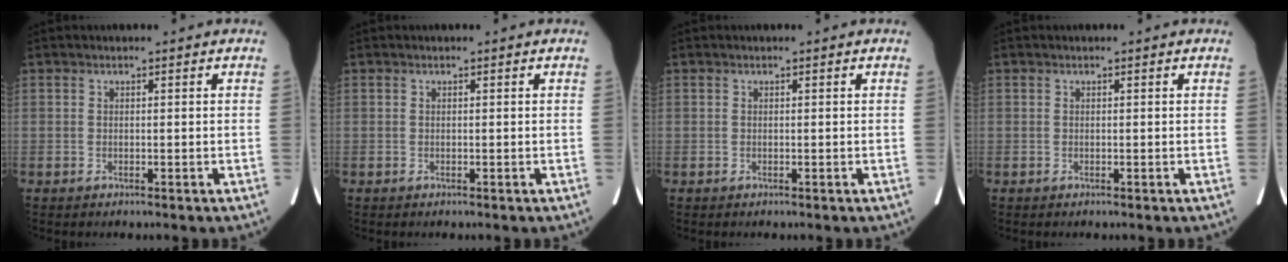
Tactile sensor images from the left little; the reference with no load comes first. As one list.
[{"total": 0.0}, {"total": 0.0}, {"total": 0.0}]